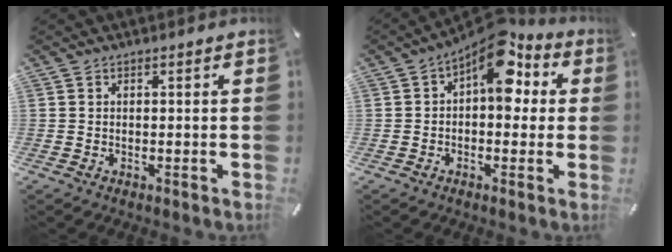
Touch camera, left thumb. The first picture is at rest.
{"total": 12.8, "force": [5.3, 6.9, 9.4], "torque": [-0.128, -0.031, 0.090]}